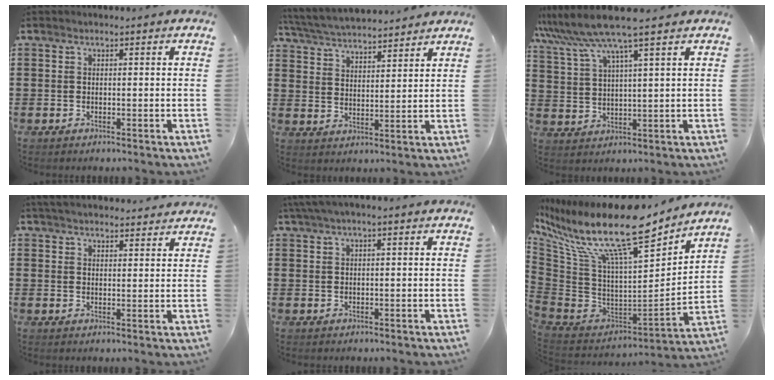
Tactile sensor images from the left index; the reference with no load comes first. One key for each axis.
{"total": 5.0, "fx": 4.9, "fy": 0.2, "fz": 0.9, "tx": -0.039, "ty": -0.025, "tz": 0.086}
{"total": 7.1, "fx": 5.7, "fy": -0.4, "fz": 4.3, "tx": -0.104, "ty": -0.022, "tz": 0.097}
{"total": 3.5, "fx": 3.4, "fy": 0.2, "fz": 0.7, "tx": -0.022, "ty": -0.006, "tz": 0.064}
{"total": 2.0, "fx": 1.0, "fy": 0.1, "fz": 1.7, "tx": -0.032, "ty": 0.001, "tz": 0.019}
{"total": 16.8, "fx": 11.2, "fy": 4.0, "fz": 11.8, "tx": -0.248, "ty": -0.087, "tz": 0.176}